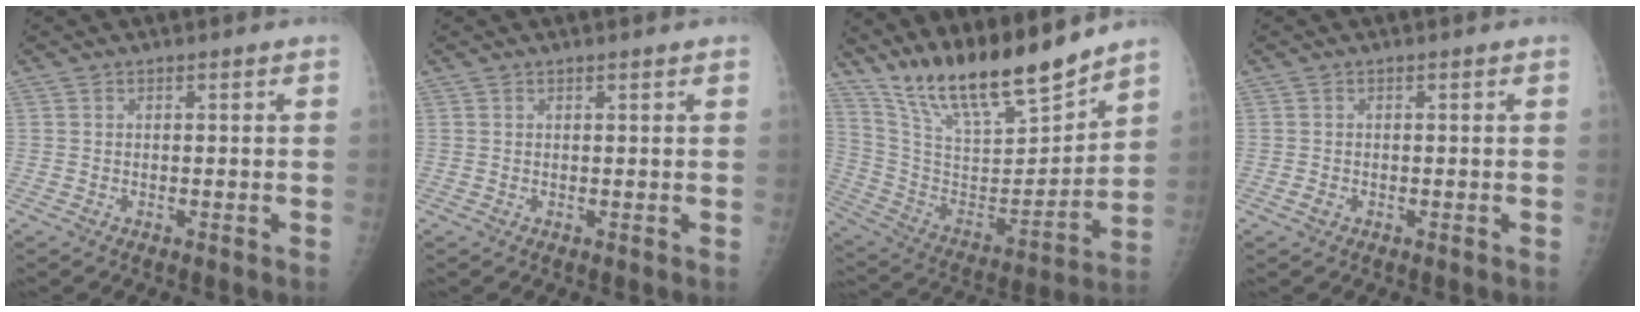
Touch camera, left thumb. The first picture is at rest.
{"total": 1.0, "force": [0.8, 0.0, 0.6], "torque": [-0.007, 0.001, 0.014]}
{"total": 20.5, "force": [17.5, 4.1, 9.9], "torque": [-0.141, -0.102, 0.318]}
{"total": 0.9, "force": [-0.3, 0.6, 0.6], "torque": [-0.010, 0.003, -0.002]}